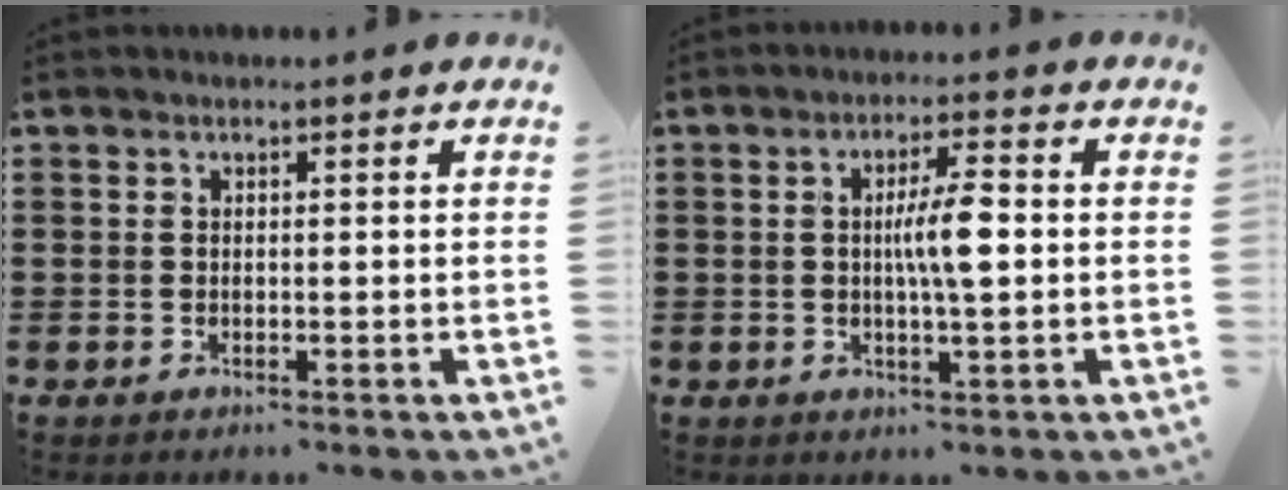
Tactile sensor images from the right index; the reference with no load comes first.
{"total": 6.1, "force": [0.1, 1.0, 6.0], "torque": [-0.115, 0.000, -0.005]}